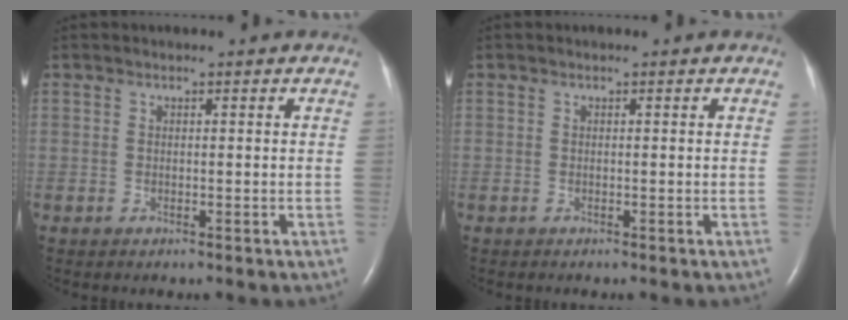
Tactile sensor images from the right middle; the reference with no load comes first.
{"total": 0.0}